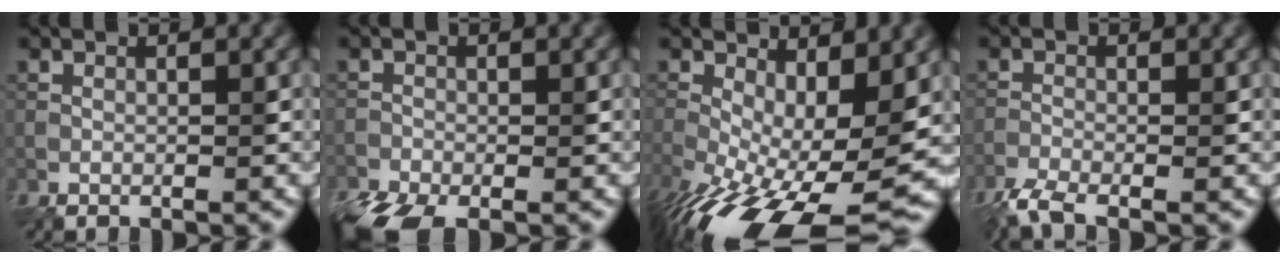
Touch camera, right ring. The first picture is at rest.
{"total": 5.6, "force": [-4.1, 2.2, 3.1], "torque": [-0.070, -0.024, -0.080]}
{"total": 13.7, "force": [-4.0, 6.2, 11.6], "torque": [-0.208, -0.029, -0.059]}
{"total": 4.0, "force": [-3.2, 0.9, 2.2], "torque": [-0.054, -0.011, -0.067]}